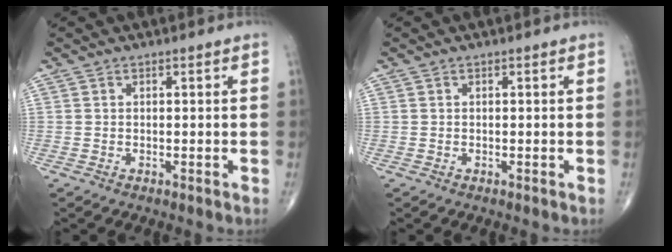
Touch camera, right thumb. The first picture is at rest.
{"total": 0.0}